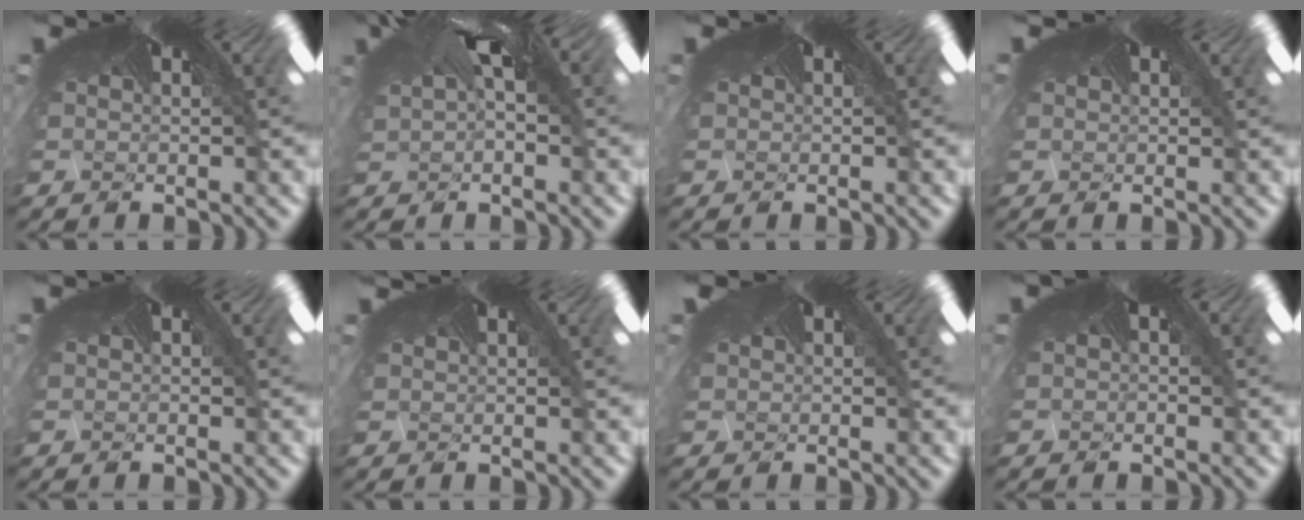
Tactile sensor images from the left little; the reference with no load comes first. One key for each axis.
{"total": 1.7, "fx": -1.0, "fy": 0.8, "fz": 1.2, "tx": -0.050, "ty": -0.016, "tz": 0.005}
{"total": 0.0}
{"total": 1.1, "fx": 0.4, "fy": 0.8, "fz": 0.5, "tx": -0.020, "ty": 0.005, "tz": 0.005}
{"total": 0.0}
{"total": 0.7, "fx": 0.1, "fy": 0.6, "fz": -0.3, "tx": -0.010, "ty": -0.001, "tz": 0.004}
{"total": 0.8, "fx": 0.4, "fy": 0.7, "fz": 0.1, "tx": -0.012, "ty": -0.001, "tz": 0.009}
{"total": 1.3, "fx": 0.0, "fy": 0.5, "fz": 1.1, "tx": -0.021, "ty": 0.009, "tz": -0.003}